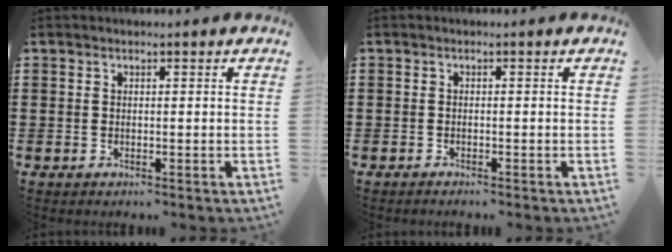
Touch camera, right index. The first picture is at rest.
{"total": 0.7, "force": [-0.6, -0.1, 0.1], "torque": [-0.004, -0.004, -0.012]}